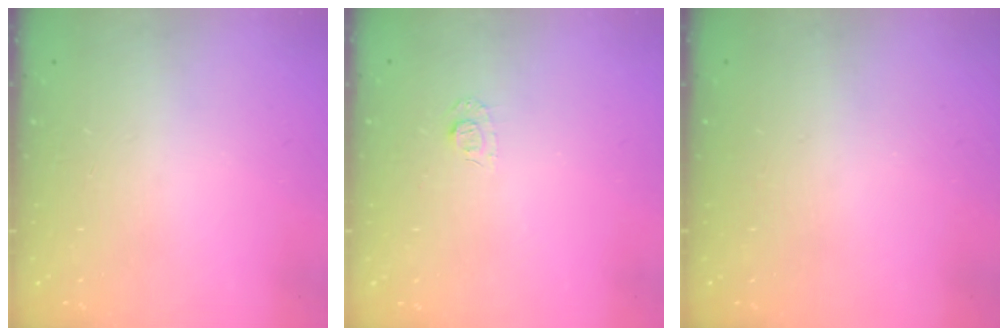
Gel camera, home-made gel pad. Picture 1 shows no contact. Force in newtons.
{"total": 5.5, "press": 5.4, "slide": 0.6}
{"total": 0.0}